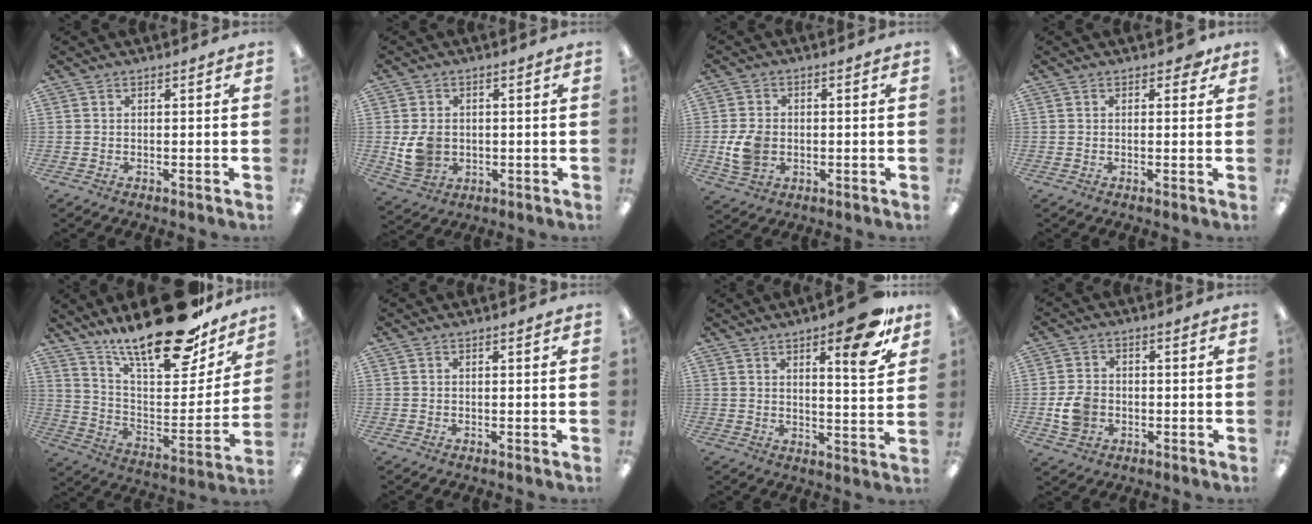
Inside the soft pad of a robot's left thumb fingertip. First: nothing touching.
{"total": 6.7, "force": [-0.1, 5.7, 3.7], "torque": [-0.072, 0.004, -0.002]}
{"total": 7.1, "force": [-1.1, 5.5, 4.2], "torque": [-0.076, 0.002, -0.019]}
{"total": 2.2, "force": [1.1, 1.4, 1.3], "torque": [-0.012, -0.001, 0.015]}
{"total": 24.5, "force": [18.3, 8.1, 14.0], "torque": [-0.210, -0.122, 0.310]}
{"total": 0.0}
{"total": 12.0, "force": [7.7, 3.2, 8.7], "torque": [-0.104, -0.045, 0.119]}
{"total": 6.7, "force": [-1.5, 5.4, 3.6], "torque": [-0.057, 0.006, -0.027]}